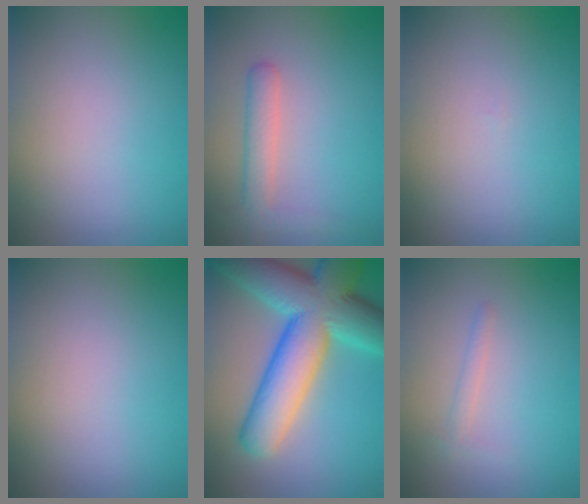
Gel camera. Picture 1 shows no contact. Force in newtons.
{"total": 2.8, "press": 2.8, "slide": 0.2}
{"total": 0.0}
{"total": 0.0}
{"total": 13.1, "press": 13.1, "slide": 0.2}
{"total": 1.0, "press": 1.0, "slide": 0.0}